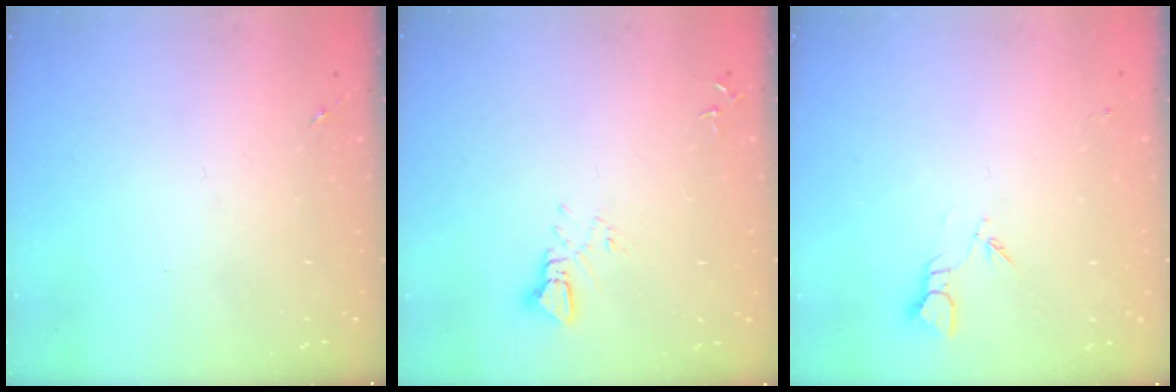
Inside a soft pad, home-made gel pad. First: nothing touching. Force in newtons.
{"total": 3.3, "press": 3.3, "slide": 0.2}
{"total": 2.7, "press": 2.7, "slide": 0.3}